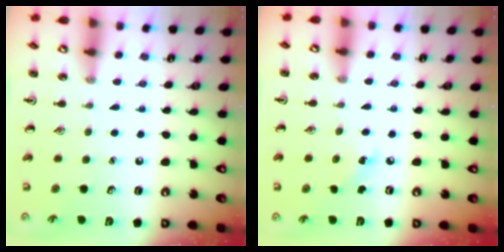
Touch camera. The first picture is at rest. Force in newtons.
{"total": 3.6, "press": 3.4, "slide": 1.2}